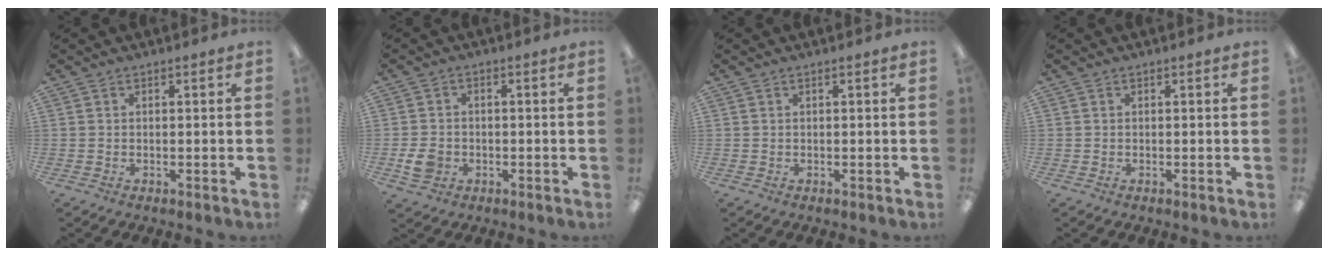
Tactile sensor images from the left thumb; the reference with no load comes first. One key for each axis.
{"total": 4.6, "fx": -1.5, "fy": 3.8, "fz": 2.1, "tx": -0.036, "ty": 0.001, "tz": -0.027}
{"total": 0.0}
{"total": 0.0}